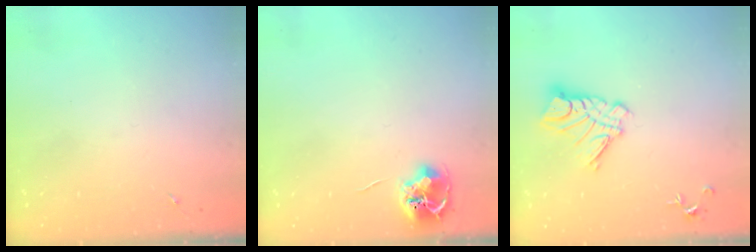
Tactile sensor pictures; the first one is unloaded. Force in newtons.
{"total": 7.6, "press": 7.5, "slide": 0.6}
{"total": 11.1, "press": 11.0, "slide": 1.1}